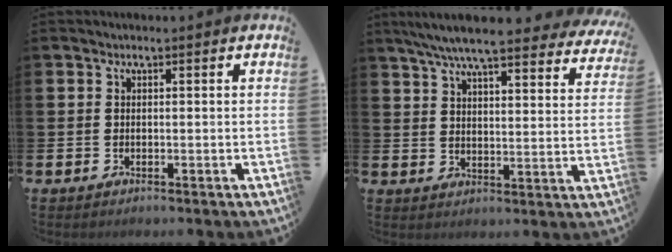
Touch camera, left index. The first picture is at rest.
{"total": 7.8, "force": [7.0, 0.9, 3.2], "torque": [-0.084, -0.036, 0.122]}